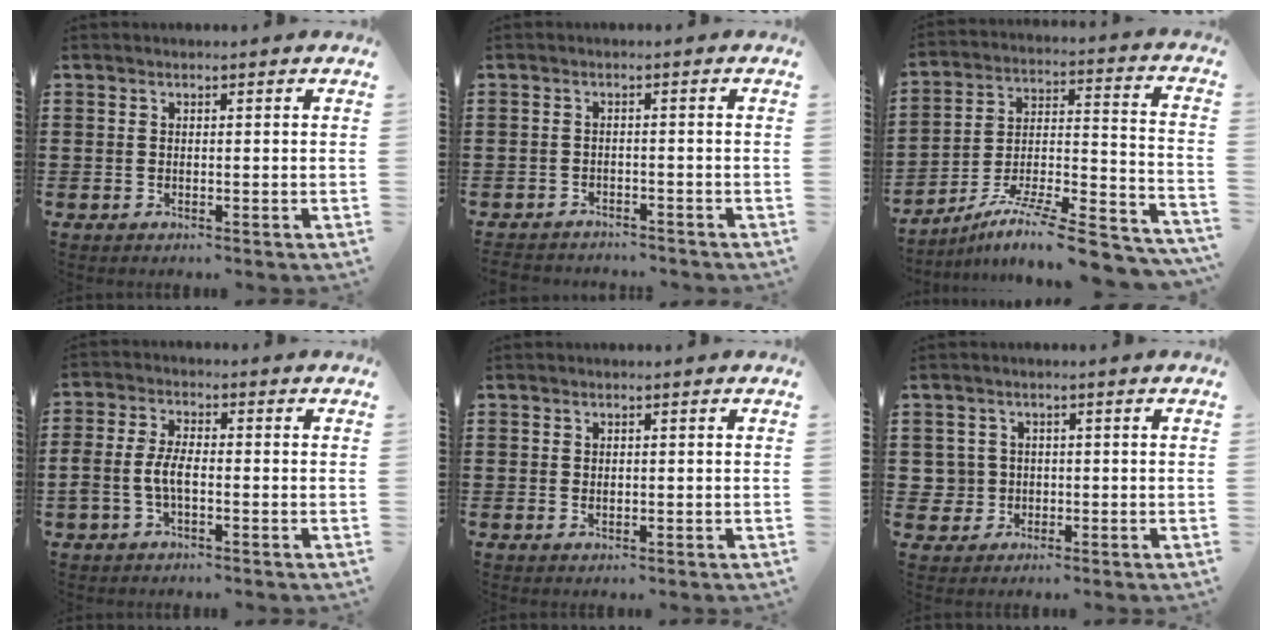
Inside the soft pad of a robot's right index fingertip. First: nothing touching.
{"total": 1.9, "force": [-1.9, 0.2, -0.3], "torque": [-0.003, -0.001, -0.043]}
{"total": 10.7, "force": [-8.7, 0.8, 6.2], "torque": [-0.094, 0.007, -0.168]}
{"total": 4.3, "force": [-1.2, 2.0, 3.6], "torque": [-0.092, -0.003, -0.030]}
{"total": 0.7, "force": [0.2, 0.5, 0.5], "torque": [-0.010, 0.003, 0.003]}
{"total": 3.1, "force": [-0.5, 3.0, 0.4], "torque": [-0.030, 0.004, -0.015]}